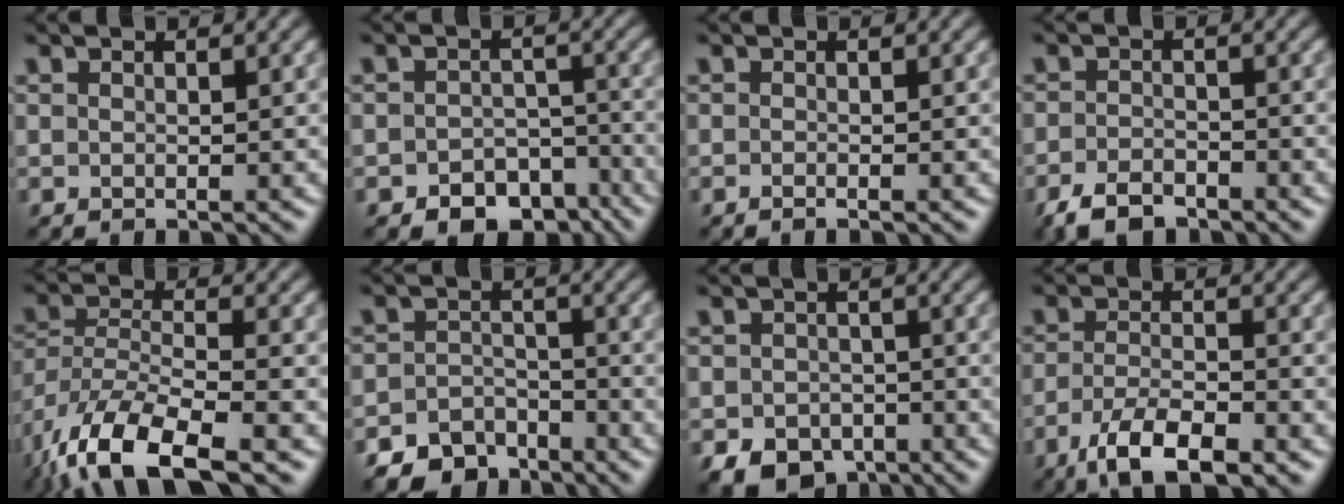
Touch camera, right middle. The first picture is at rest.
{"total": 5.5, "force": [-3.7, 3.2, 2.4], "torque": [-0.026, -0.006, -0.053]}
{"total": 0.7, "force": [-0.5, 0.0, 0.5], "torque": [-0.012, -0.004, -0.008]}
{"total": 3.6, "force": [-2.9, 1.6, 1.5], "torque": [-0.028, 0.000, -0.059]}
{"total": 11.7, "force": [-7.8, 4.3, 7.7], "torque": [-0.167, -0.021, -0.147]}
{"total": 4.4, "force": [-3.6, 2.3, 0.8], "torque": [-0.013, 0.001, -0.066]}
{"total": 4.8, "force": [-2.9, 3.3, 2.0], "torque": [-0.037, -0.012, -0.047]}
{"total": 6.1, "force": [-4.0, 1.9, 4.2], "torque": [-0.083, -0.005, -0.075]}